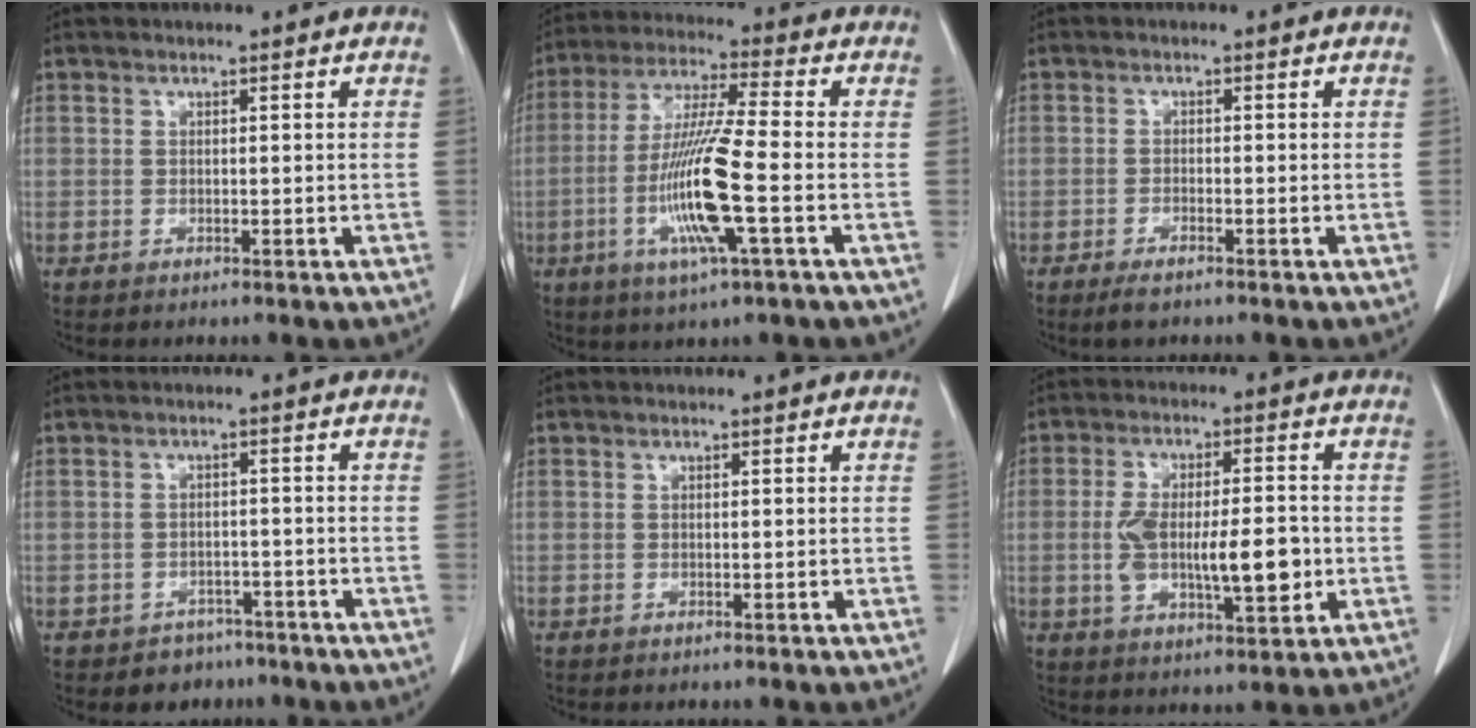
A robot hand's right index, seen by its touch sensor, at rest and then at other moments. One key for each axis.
{"total": 13.2, "fx": -3.4, "fy": 0.1, "fz": 12.7, "tx": -0.259, "ty": -0.014, "tz": -0.071}
{"total": 2.6, "fx": -1.9, "fy": 0.5, "fz": 1.6, "tx": -0.035, "ty": -0.004, "tz": -0.033}
{"total": 4.1, "fx": -3.0, "fy": 2.7, "fz": 0.2, "tx": -0.001, "ty": 0.012, "tz": -0.040}
{"total": 0.0}
{"total": 11.9, "fx": -1.5, "fy": 3.8, "fz": 11.2, "tx": -0.199, "ty": 0.004, "tz": -0.016}